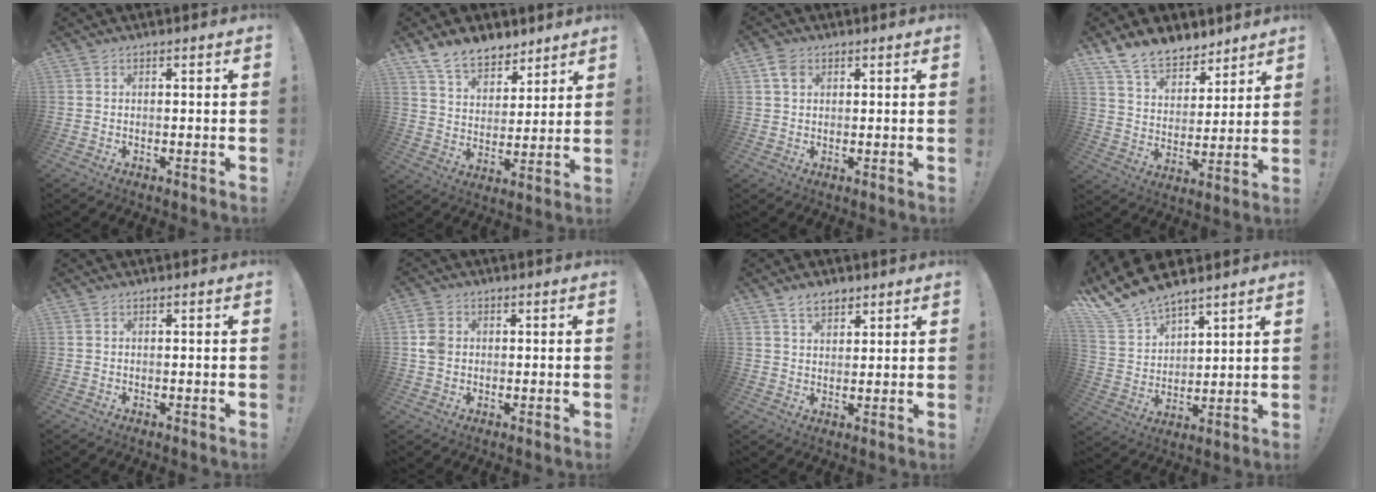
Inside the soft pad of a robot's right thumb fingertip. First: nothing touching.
{"total": 11.6, "force": [9.1, 6.3, 3.7], "torque": [-0.067, -0.064, 0.177]}
{"total": 4.0, "force": [1.9, 2.8, 2.1], "torque": [-0.035, -0.002, 0.036]}
{"total": 12.4, "force": [10.2, 6.2, 3.3], "torque": [-0.075, -0.074, 0.198]}
{"total": 0.0}
{"total": 5.4, "force": [0.5, 4.6, 2.9], "torque": [-0.051, 0.009, 0.013]}
{"total": 5.5, "force": [3.8, 3.2, 2.4], "torque": [-0.040, -0.016, 0.072]}
{"total": 12.0, "force": [10.7, 4.7, 3.0], "torque": [-0.085, -0.083, 0.201]}